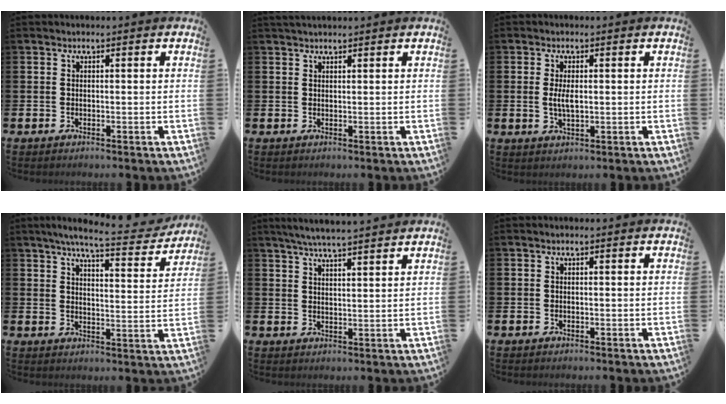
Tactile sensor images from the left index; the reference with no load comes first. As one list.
[{"total": 1.2, "force": [1.2, 0.2, 0.3], "torque": [-0.003, 0.001, 0.020]}, {"total": 3.0, "force": [0.1, 1.2, 2.7], "torque": [-0.046, 0.001, -0.002]}, {"total": 7.0, "force": [6.3, 0.7, 3.1], "torque": [-0.058, -0.037, 0.103]}, {"total": 5.3, "force": [5.1, -0.2, 1.4], "torque": [-0.036, -0.022, 0.089]}, {"total": 0.0}]